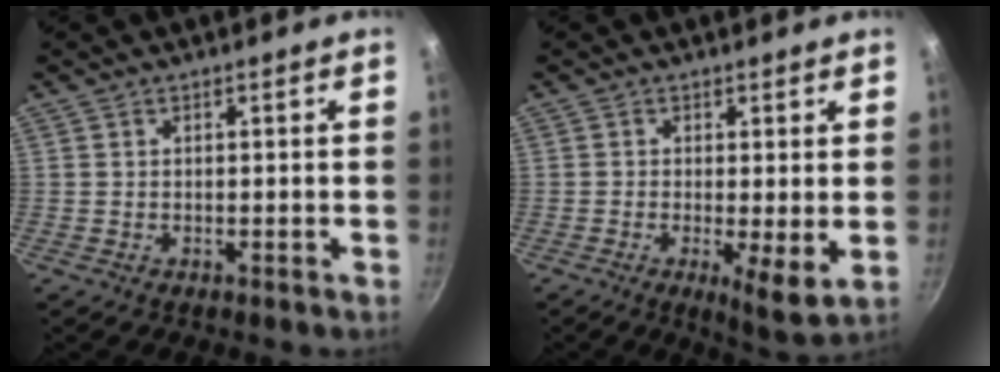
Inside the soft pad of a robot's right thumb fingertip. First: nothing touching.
{"total": 6.2, "force": [-0.6, 1.7, 6.0], "torque": [-0.086, -0.023, -0.006]}